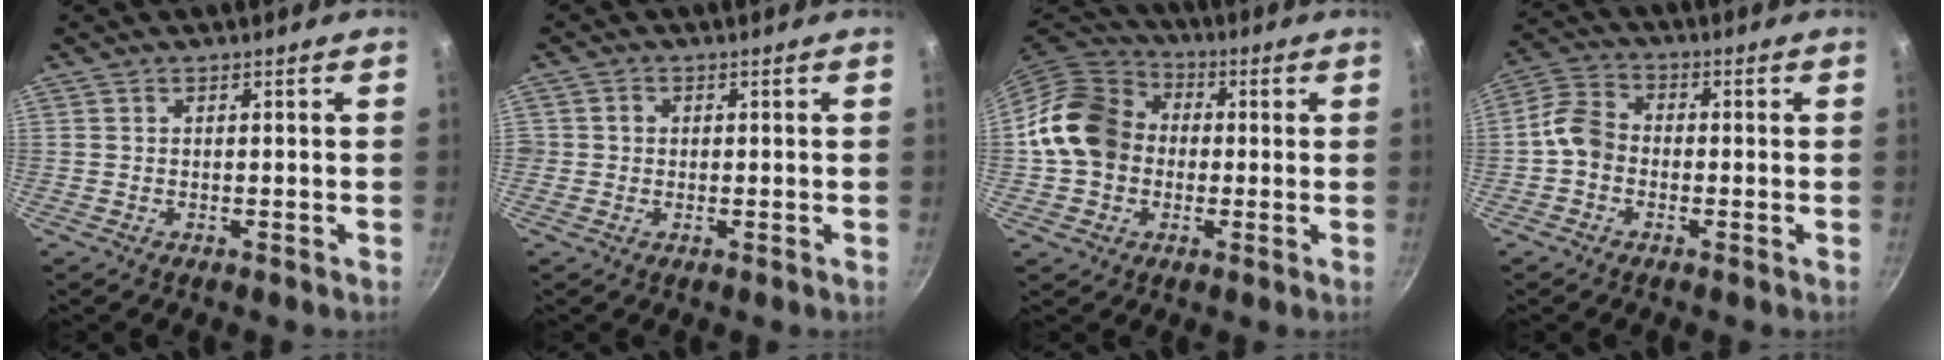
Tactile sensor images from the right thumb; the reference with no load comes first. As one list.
[{"total": 1.9, "force": [0.1, 1.8, 0.5], "torque": [0.001, 0.004, -0.002]}, {"total": 14.6, "force": [0.2, 12.2, 8.0], "torque": [-0.119, 0.032, -0.010]}, {"total": 6.5, "force": [-1.5, 5.1, 3.7], "torque": [-0.061, 0.026, -0.049]}]